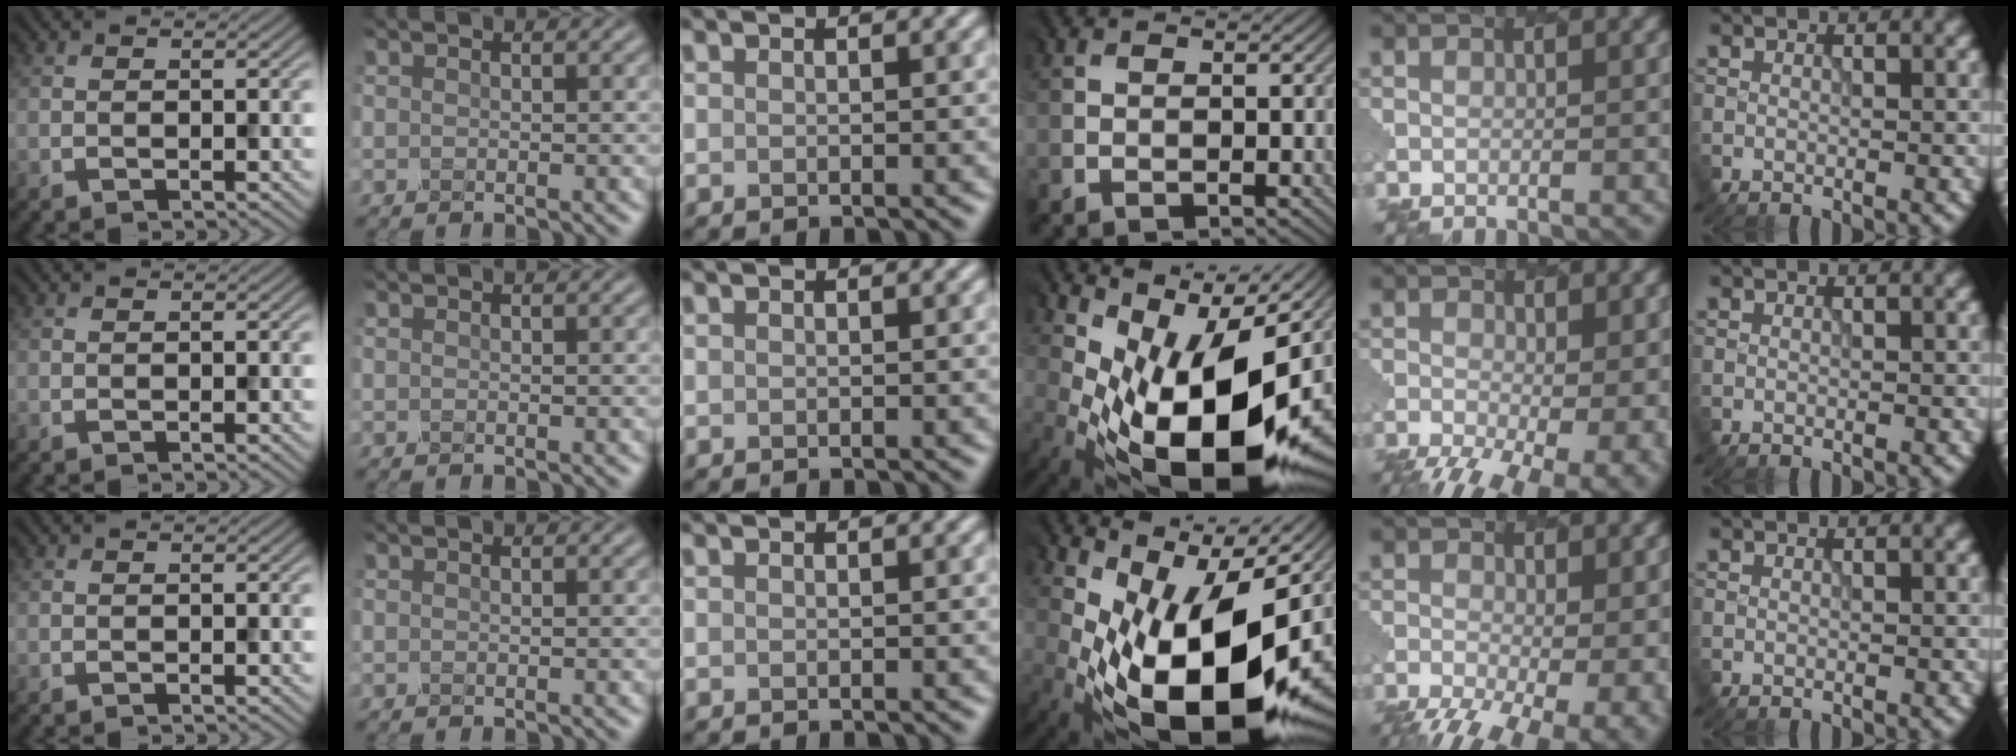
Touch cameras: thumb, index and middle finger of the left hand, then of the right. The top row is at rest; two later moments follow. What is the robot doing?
{"motion": "dispense", "object": "toothpaste"}